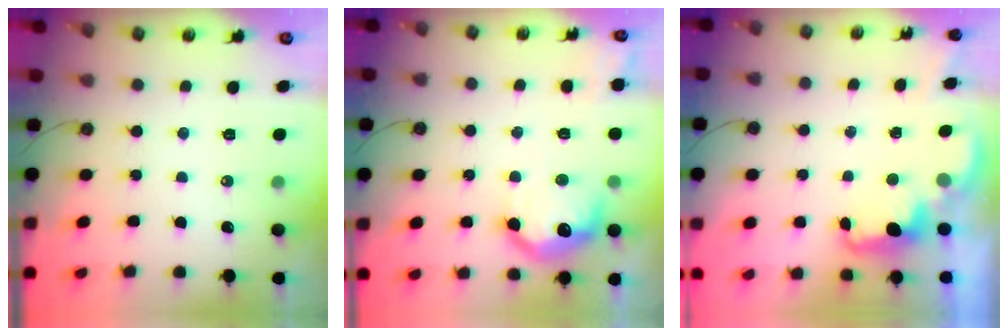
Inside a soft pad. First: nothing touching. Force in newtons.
{"total": 11.9, "press": 11.9, "slide": 0.8}
{"total": 2.4, "press": 2.3, "slide": 0.5}